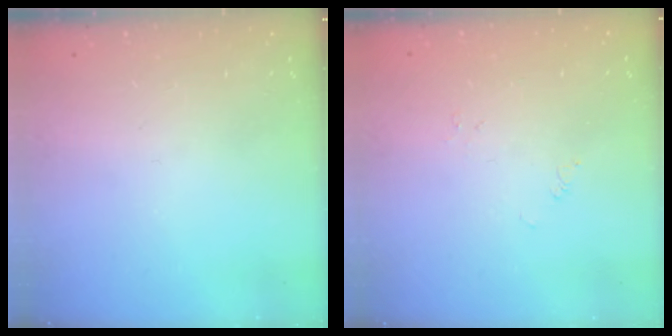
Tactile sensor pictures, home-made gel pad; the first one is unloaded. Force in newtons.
{"total": 0.0}